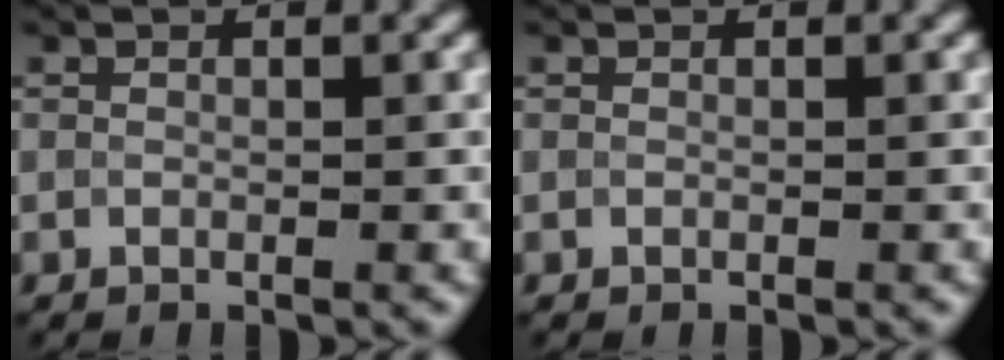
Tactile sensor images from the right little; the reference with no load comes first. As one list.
[{"total": 0.0}]